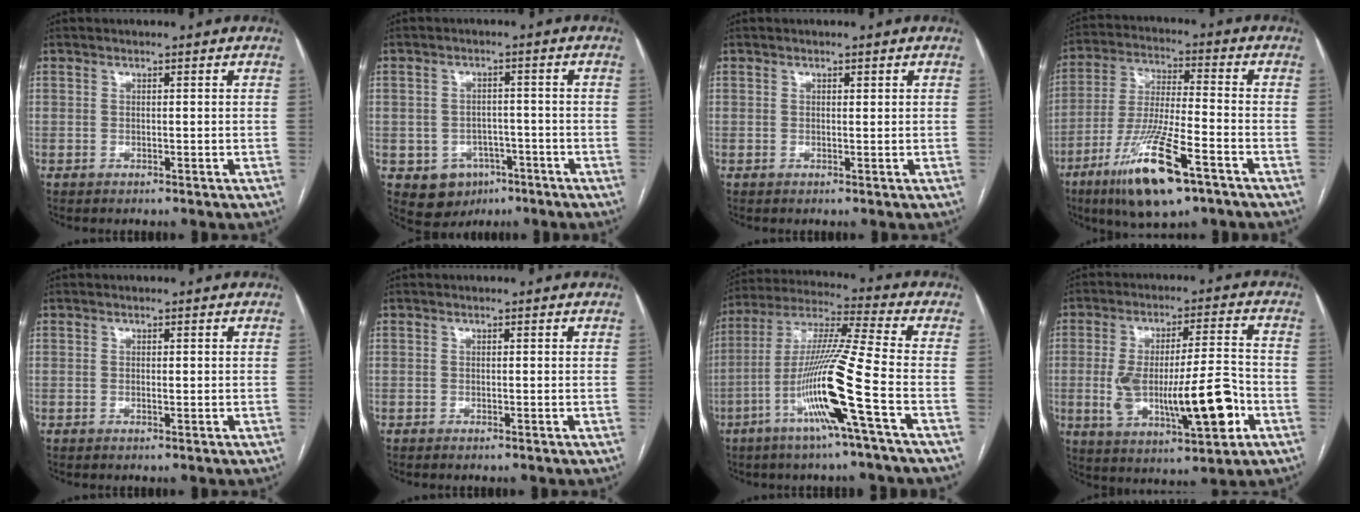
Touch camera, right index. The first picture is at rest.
{"total": 6.4, "force": [-2.9, 5.4, 1.8], "torque": [-0.028, 0.007, -0.029]}
{"total": 0.6, "force": [0.3, 0.3, 0.4], "torque": [-0.005, -0.001, 0.004]}
{"total": 15.6, "force": [-8.7, 2.5, 12.7], "torque": [-0.260, -0.031, -0.151]}
{"total": 0.6, "force": [0.0, 0.2, 0.5], "torque": [-0.009, -0.001, 0.000]}
{"total": 0.0}
{"total": 15.4, "force": [-5.8, -1.8, 14.2], "torque": [-0.280, -0.011, -0.115]}
{"total": 15.9, "force": [-3.7, 3.4, 15.1], "torque": [-0.266, 0.005, -0.049]}